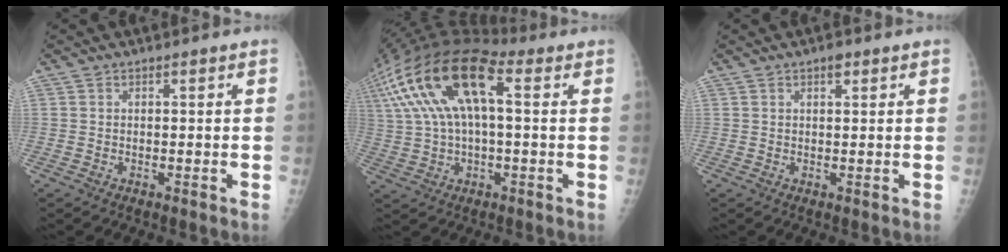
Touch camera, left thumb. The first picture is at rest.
{"total": 20.1, "force": [5.3, 9.4, 17.0], "torque": [-0.353, 0.045, 0.085]}
{"total": 1.7, "force": [1.0, 0.7, 1.2], "torque": [-0.010, -0.003, 0.014]}